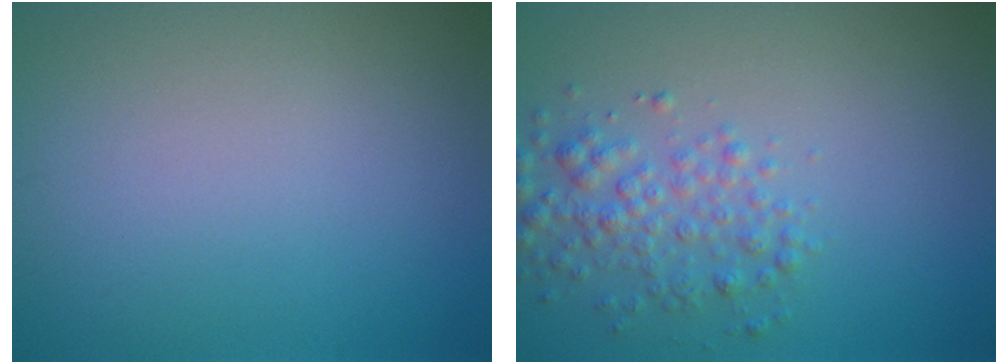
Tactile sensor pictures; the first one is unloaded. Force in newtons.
{"total": 3.0, "press": 3.0, "slide": 0.1}